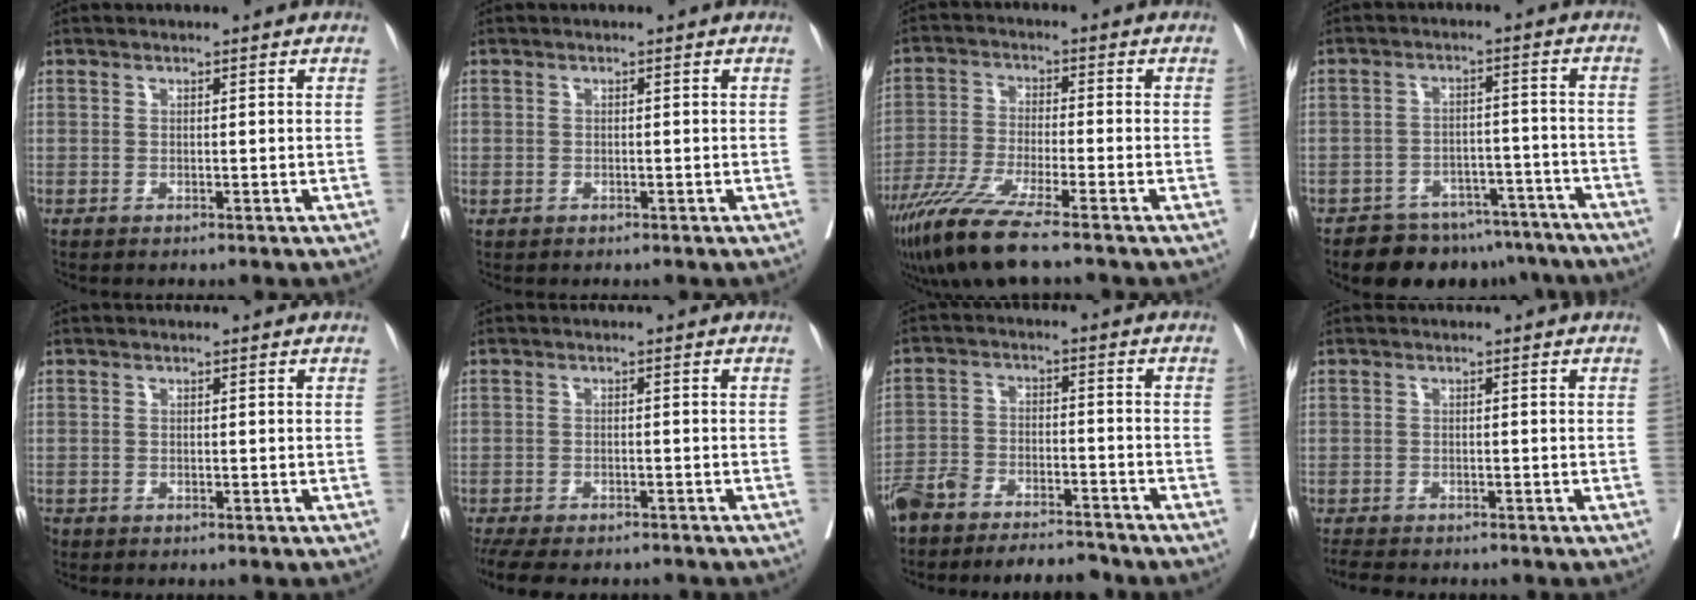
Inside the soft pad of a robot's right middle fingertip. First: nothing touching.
{"total": 0.9, "force": [-0.1, 0.8, 0.0], "torque": [0.005, 0.005, -0.003]}
{"total": 10.0, "force": [-7.2, -0.2, 6.9], "torque": [-0.135, -0.037, -0.135]}
{"total": 11.3, "force": [-9.5, 5.7, 2.5], "torque": [-0.011, 0.021, -0.116]}
{"total": 0.7, "force": [-0.5, 0.5, 0.1], "torque": [-0.007, -0.002, -0.008]}
{"total": 12.3, "force": [-10.1, 4.3, 5.5], "torque": [-0.119, -0.016, -0.133]}
{"total": 9.8, "force": [-9.0, 2.3, 3.2], "torque": [-0.051, 0.008, -0.147]}
{"total": 3.6, "force": [-3.2, 1.3, 1.0], "torque": [-0.017, -0.010, -0.051]}